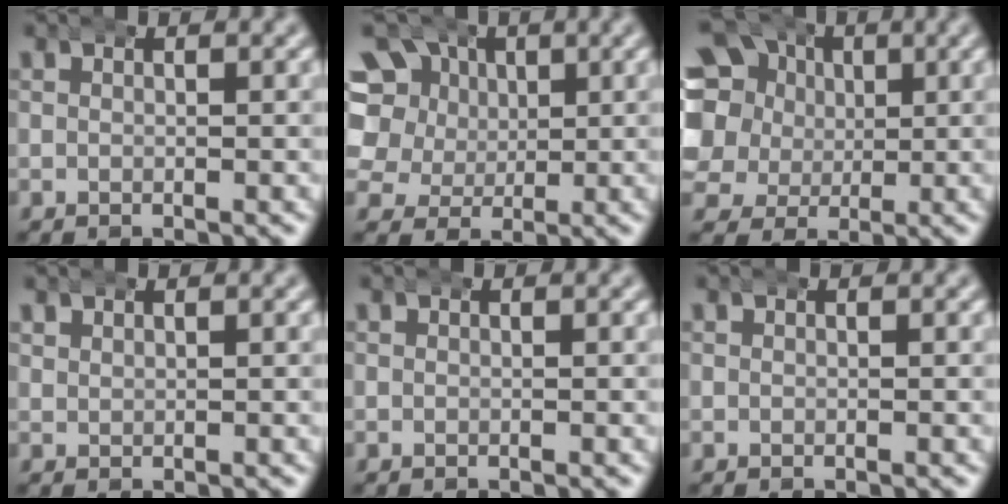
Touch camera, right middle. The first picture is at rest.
{"total": 9.6, "force": [2.3, 8.2, 4.3], "torque": [-0.098, -0.014, 0.034]}
{"total": 12.4, "force": [2.4, 10.7, 5.8], "torque": [-0.130, -0.017, 0.032]}
{"total": 0.8, "force": [0.7, 0.2, 0.2], "torque": [-0.001, 0.003, 0.015]}
{"total": 0.0}
{"total": 0.0}